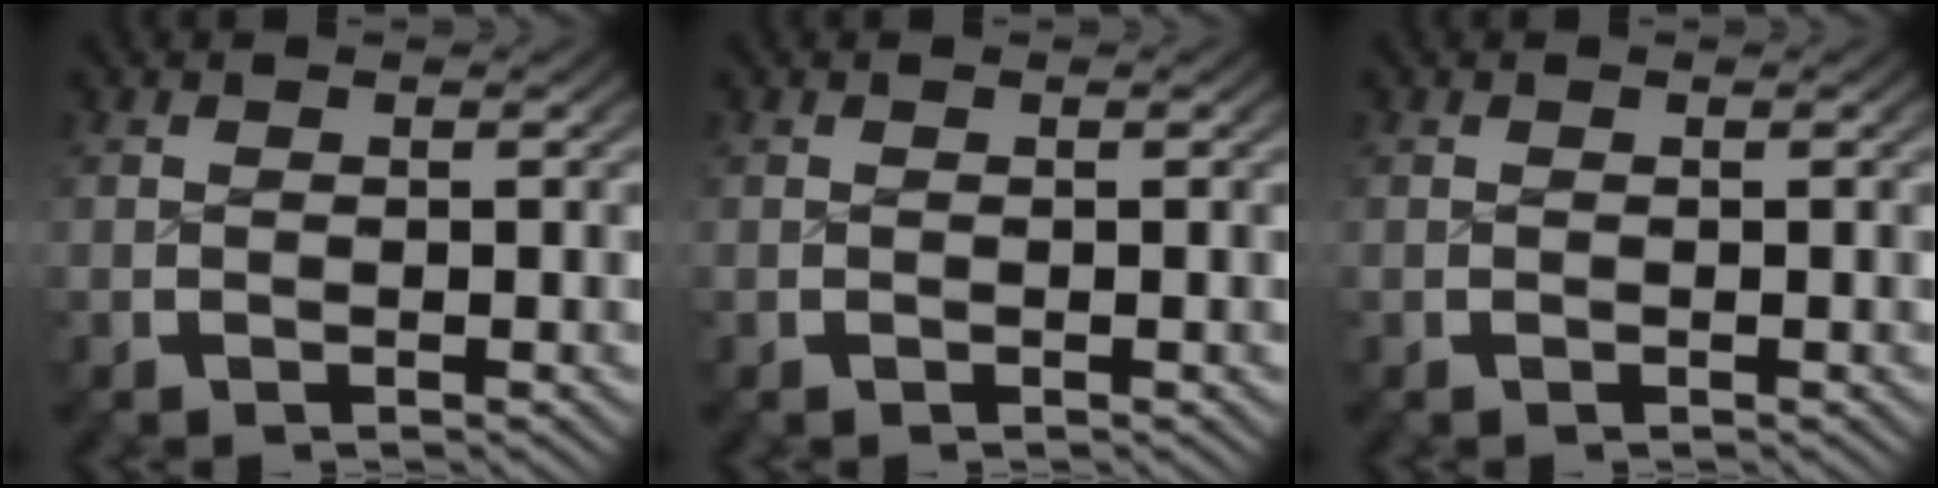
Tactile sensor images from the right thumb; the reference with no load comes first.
{"total": 0.0}
{"total": 0.0}